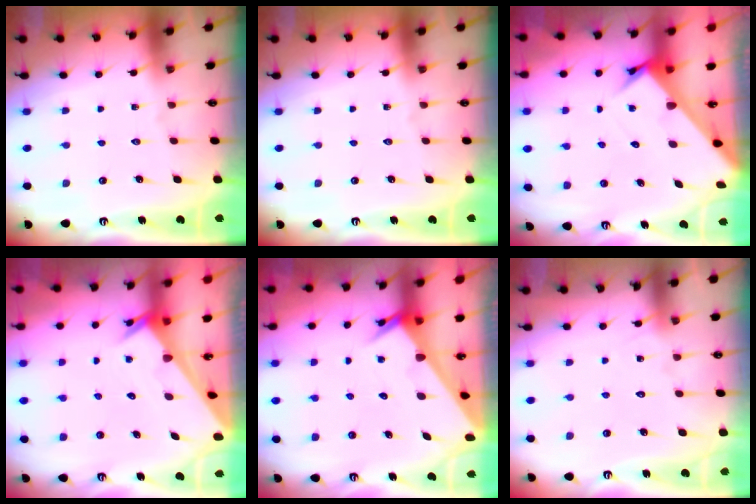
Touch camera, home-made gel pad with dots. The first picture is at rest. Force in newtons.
{"total": 0.0}
{"total": 3.3, "press": 3.3, "slide": 0.1}
{"total": 3.3, "press": 3.2, "slide": 0.3}
{"total": 2.5, "press": 2.5, "slide": 0.1}
{"total": 6.5, "press": 6.5, "slide": 0.5}